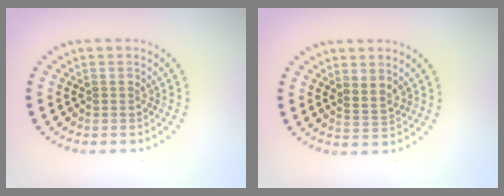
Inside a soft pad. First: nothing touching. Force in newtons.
{"total": 1.7, "press": 1.2, "slide": 1.1}